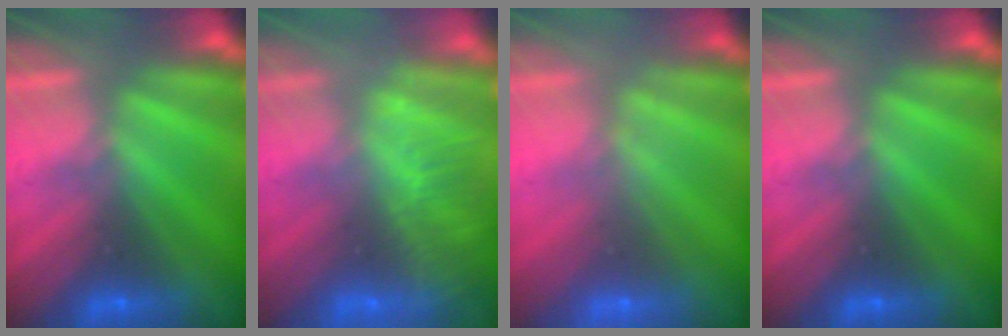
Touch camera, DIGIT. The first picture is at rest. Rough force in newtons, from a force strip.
{"total": 3.3}
{"total": 1.9}
{"total": 0.0}